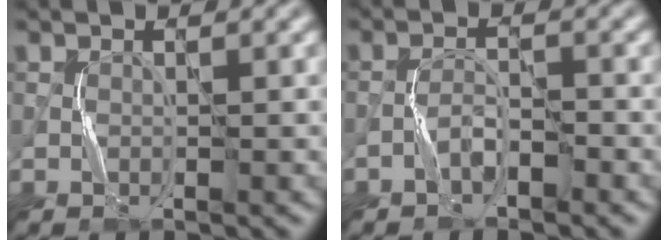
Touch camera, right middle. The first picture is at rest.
{"total": 1.9, "force": [-1.4, 0.5, 1.2], "torque": [-0.023, 0.009, -0.029]}